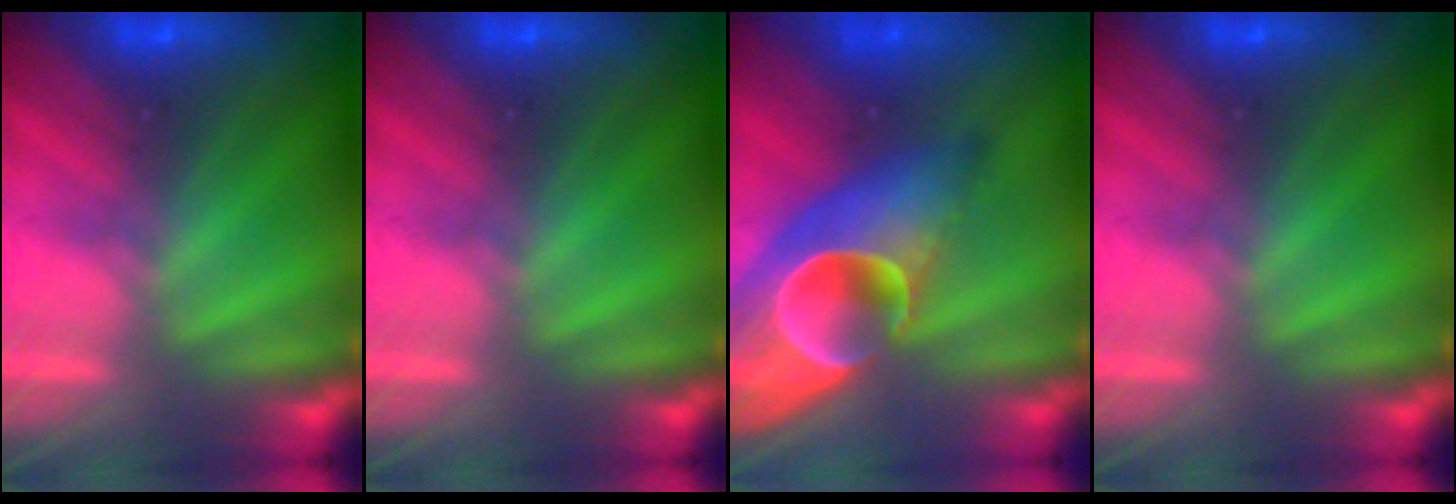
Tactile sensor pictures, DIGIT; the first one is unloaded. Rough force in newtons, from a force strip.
{"total": 0.0}
{"total": 7.8}
{"total": 0.0}